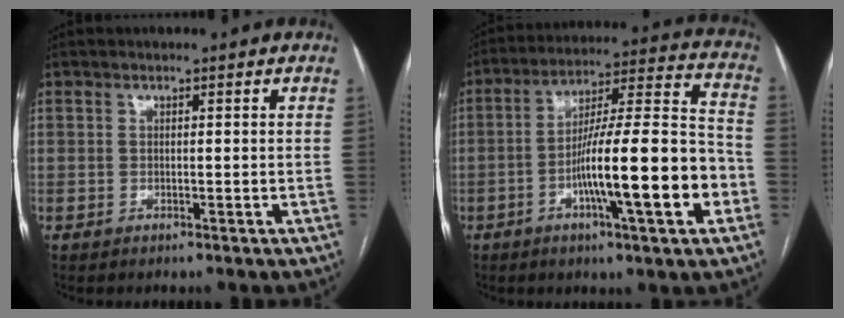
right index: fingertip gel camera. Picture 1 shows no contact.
{"total": 18.7, "force": [-5.8, 1.5, 17.7], "torque": [-0.281, 0.008, -0.089]}